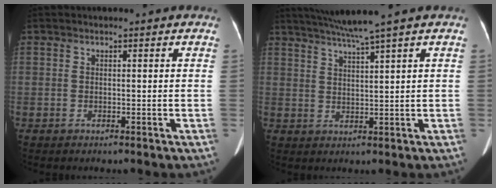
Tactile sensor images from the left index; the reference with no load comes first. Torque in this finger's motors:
{"motor_torque": [0.25, -0.53, 0.02, 0.06]}